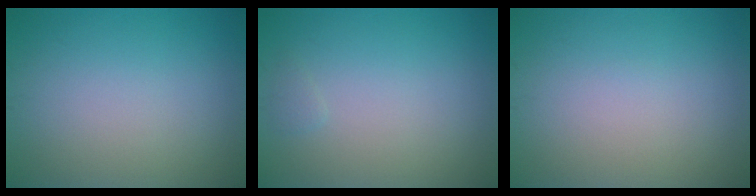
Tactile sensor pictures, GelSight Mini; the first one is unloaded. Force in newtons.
{"total": 0.5, "press": 0.5, "slide": 0.1}
{"total": 0.0}